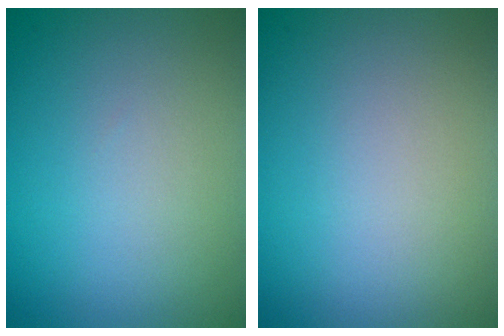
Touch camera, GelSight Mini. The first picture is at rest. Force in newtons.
{"total": 0.0}